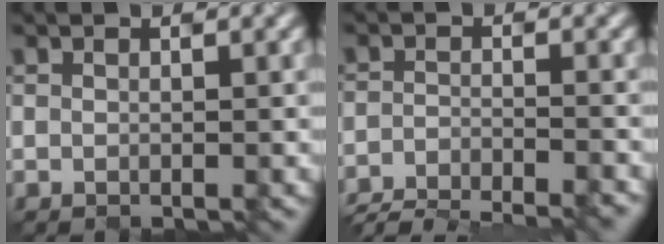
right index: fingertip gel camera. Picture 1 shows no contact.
{"total": 8.3, "force": [-7.8, 1.4, 2.2], "torque": [-0.038, -0.022, -0.120]}